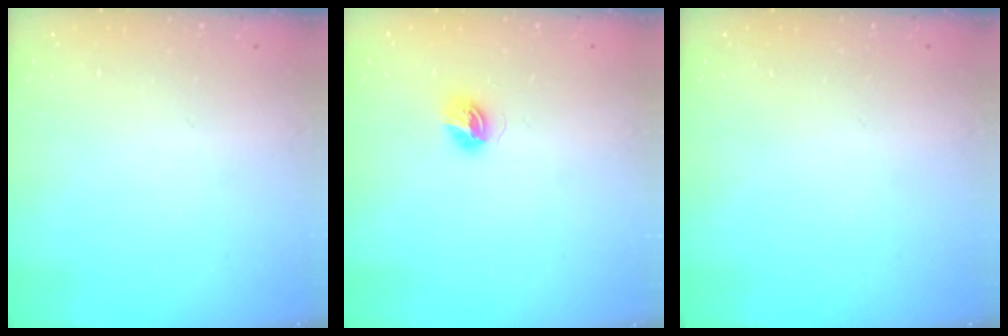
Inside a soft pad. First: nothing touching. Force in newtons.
{"total": 5.4, "press": 5.4, "slide": 0.5}
{"total": 0.0}